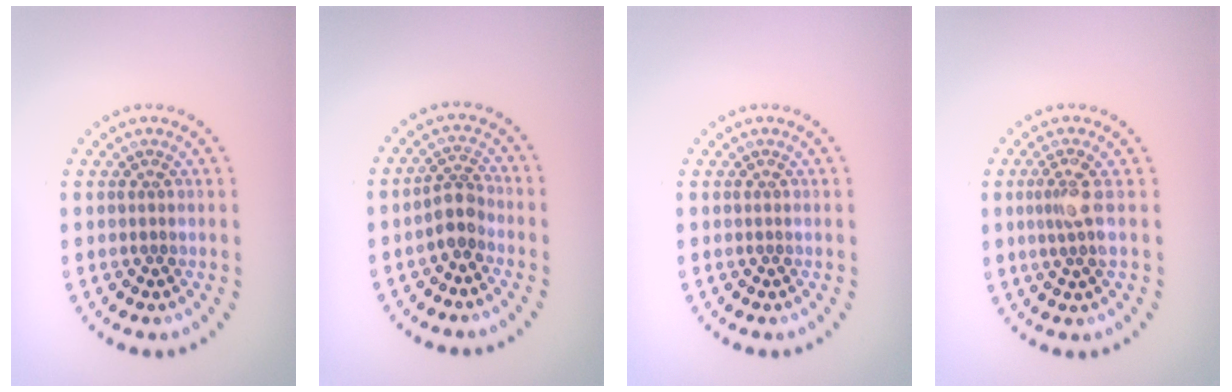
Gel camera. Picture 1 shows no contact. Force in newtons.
{"total": 2.3, "press": 1.9, "slide": 1.2}
{"total": 0.0}
{"total": 2.1, "press": 1.6, "slide": 1.4}